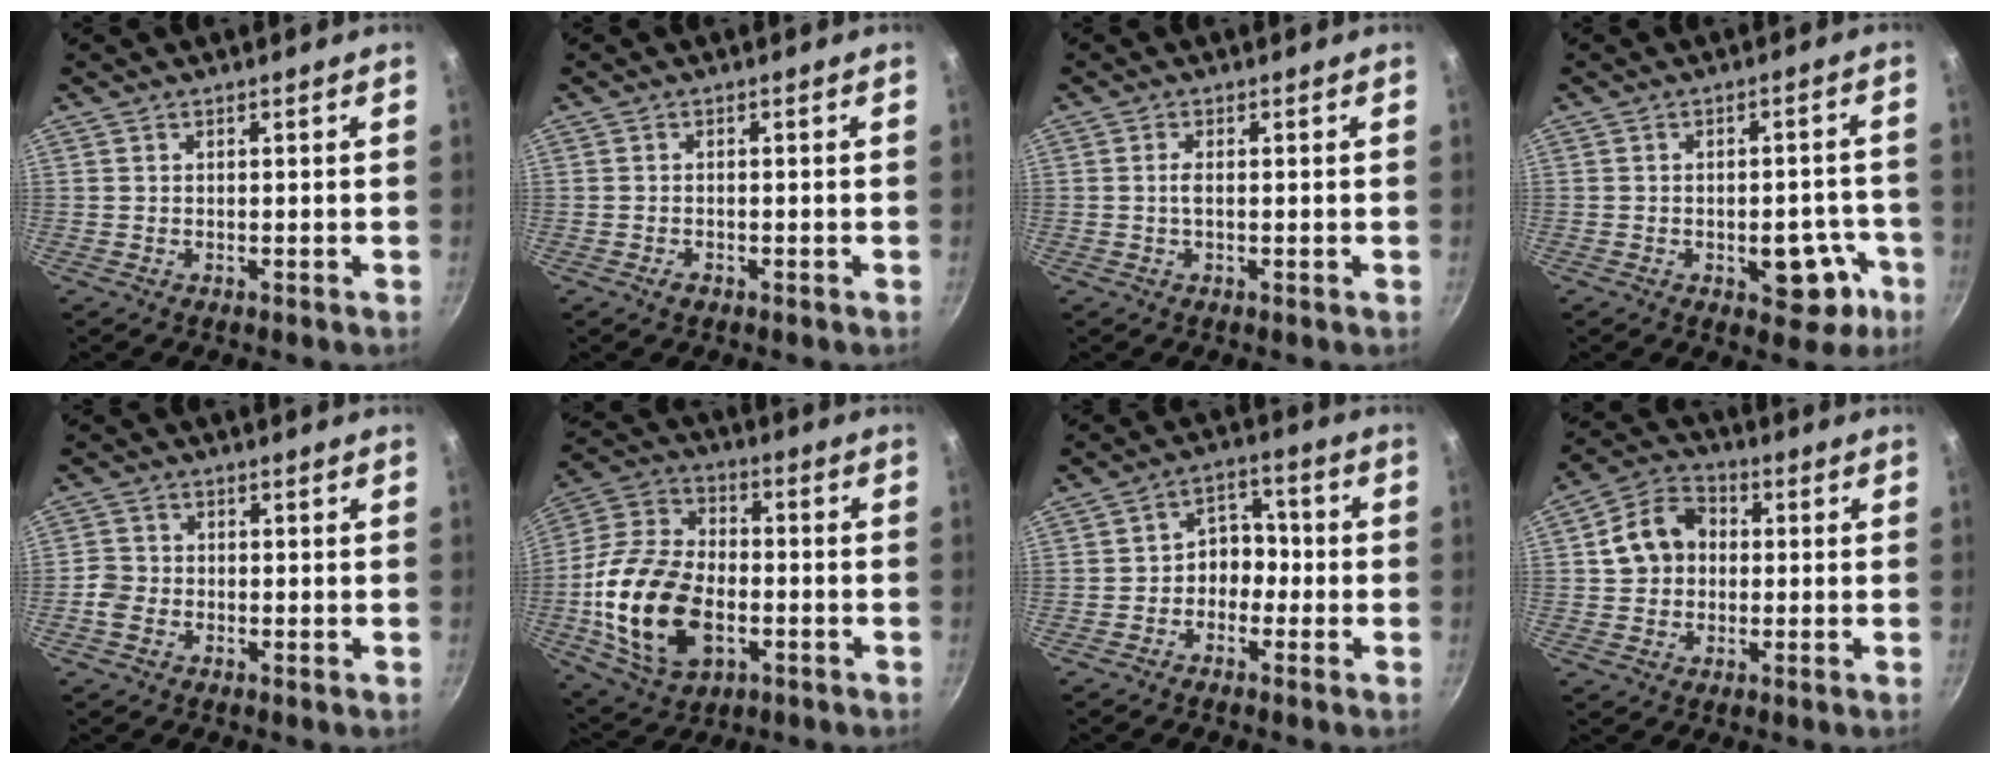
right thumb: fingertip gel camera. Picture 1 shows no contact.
{"total": 1.3, "force": [-0.9, 0.6, 0.7], "torque": [-0.015, 0.004, -0.015]}
{"total": 1.5, "force": [-0.2, 0.4, 1.4], "torque": [-0.036, 0.002, -0.006]}
{"total": 9.2, "force": [-3.7, 5.1, 6.7], "torque": [-0.037, 0.027, -0.043]}
{"total": 3.4, "force": [-1.5, 2.6, 1.5], "torque": [-0.028, 0.018, -0.033]}
{"total": 21.4, "force": [-4.8, 13.5, 15.9], "torque": [-0.302, 0.023, -0.085]}
{"total": 6.3, "force": [-1.6, 5.0, 3.4], "torque": [0.002, 0.034, -0.038]}
{"total": 10.0, "force": [0.8, 8.2, 5.8], "torque": [-0.072, 0.021, -0.003]}